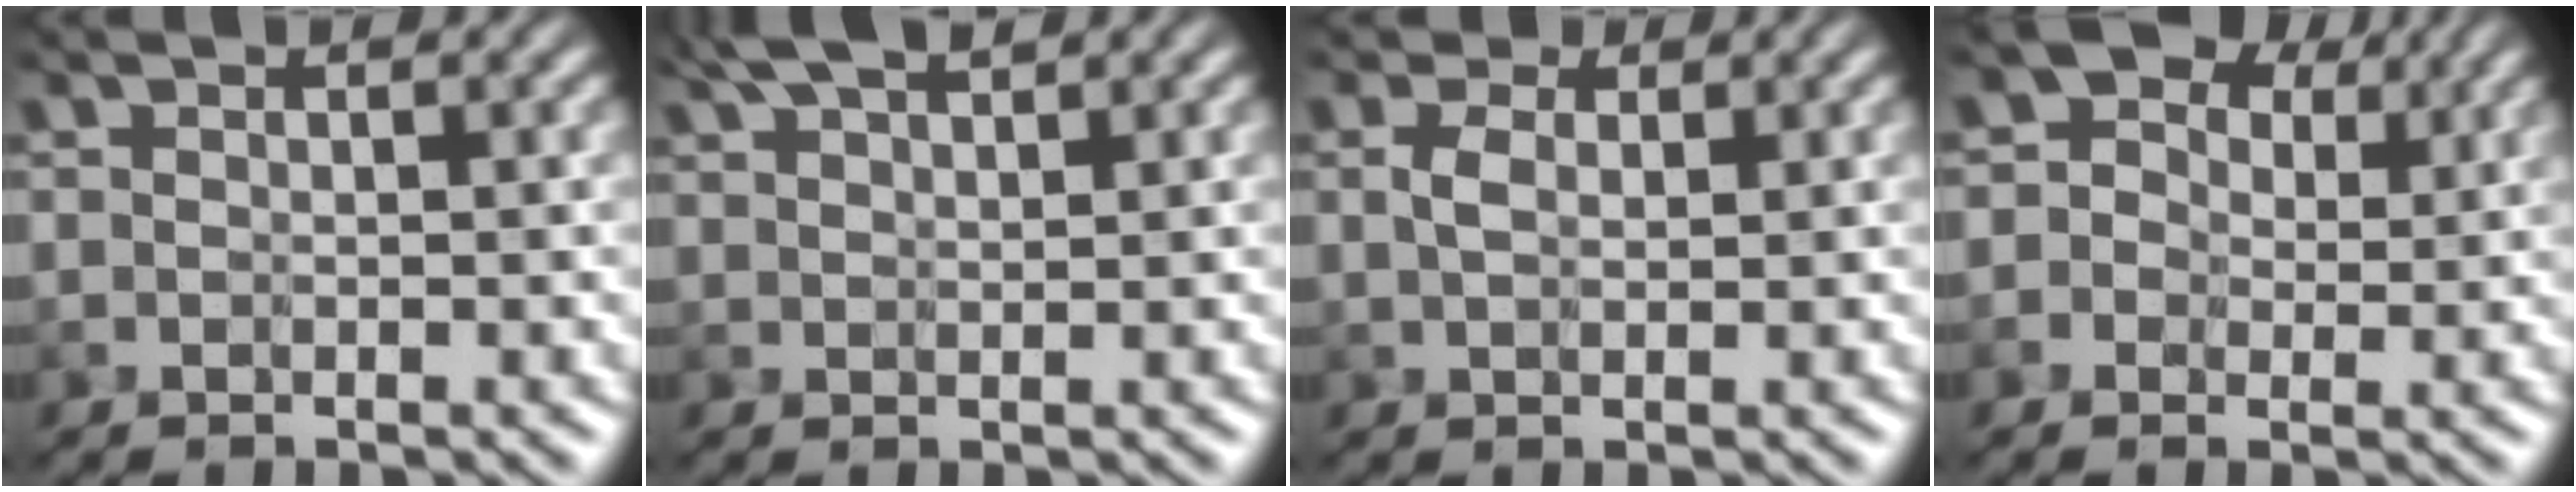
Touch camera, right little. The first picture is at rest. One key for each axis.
{"total": 3.6, "fx": 2.9, "fy": 0.8, "fz": 1.9, "tx": -0.034, "ty": 0.010, "tz": 0.052}
{"total": 1.9, "fx": 0.7, "fy": 1.3, "fz": 1.3, "tx": -0.032, "ty": 0.004, "tz": 0.014}
{"total": 5.5, "fx": 2.3, "fy": 4.2, "fz": 2.7, "tx": -0.027, "ty": 0.012, "tz": 0.002}